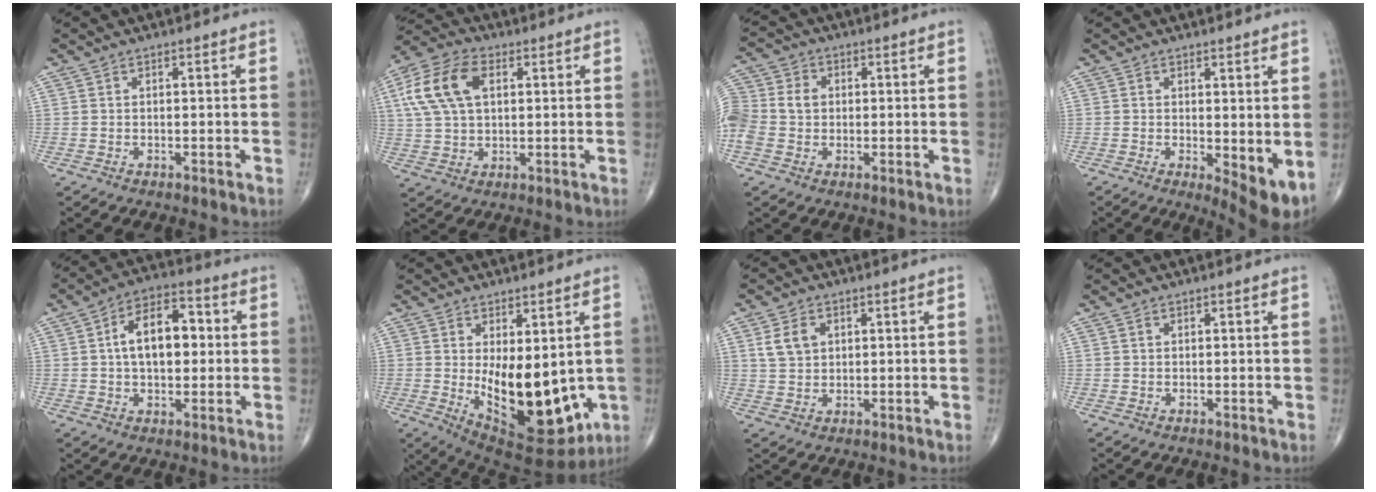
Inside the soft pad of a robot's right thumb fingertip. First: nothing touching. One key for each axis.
{"total": 13.2, "fx": 3.6, "fy": 8.0, "fz": 9.9, "tx": -0.201, "ty": 0.016, "tz": 0.065}
{"total": 12.6, "fx": 0.3, "fy": 10.5, "fz": 6.9, "tx": -0.176, "ty": 0.032, "tz": 0.005}
{"total": 6.1, "fx": -0.2, "fy": 2.0, "fz": 5.8, "tx": -0.079, "ty": -0.018, "tz": 0.002}
{"total": 12.2, "fx": 1.2, "fy": 7.2, "fz": 9.8, "tx": -0.140, "ty": 0.023, "tz": 0.014}
{"total": 17.6, "fx": -1.4, "fy": 8.5, "fz": 15.3, "tx": -0.208, "ty": -0.032, "tz": 0.008}
{"total": 5.1, "fx": 1.7, "fy": 3.8, "fz": 3.0, "tx": -0.045, "ty": -0.002, "tz": 0.034}
{"total": 0.0}